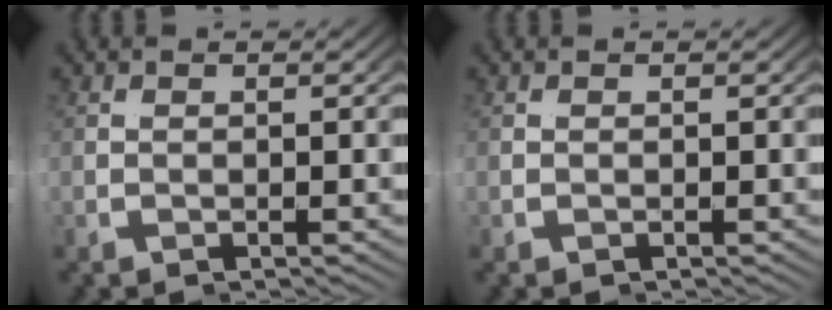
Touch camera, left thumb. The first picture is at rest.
{"total": 0.0}